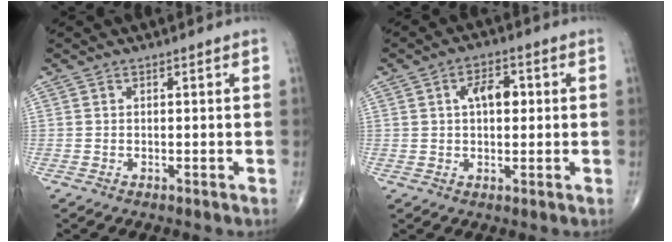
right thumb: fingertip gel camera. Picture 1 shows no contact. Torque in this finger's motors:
{"motor_torque": [1.58, 3.43, 0.32, 0.11, 0.01]}